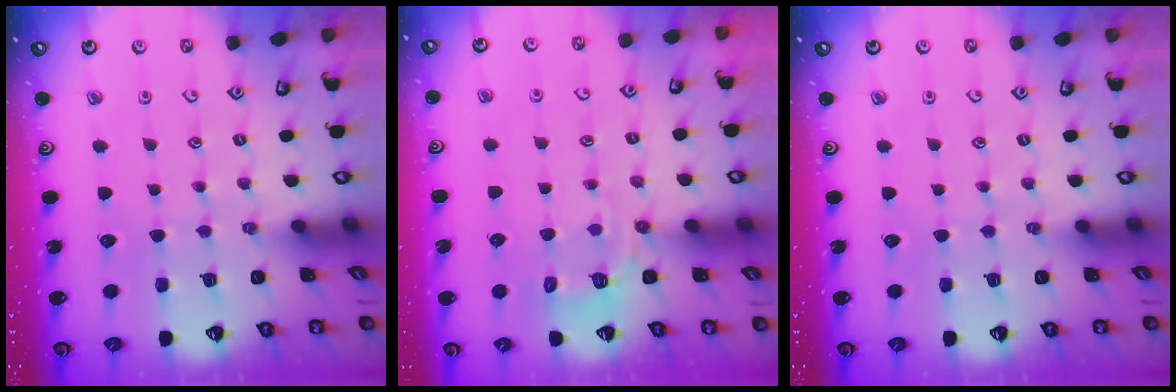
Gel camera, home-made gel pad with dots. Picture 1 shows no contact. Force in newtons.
{"total": 5.1, "press": 4.8, "slide": 1.9}
{"total": 0.0}